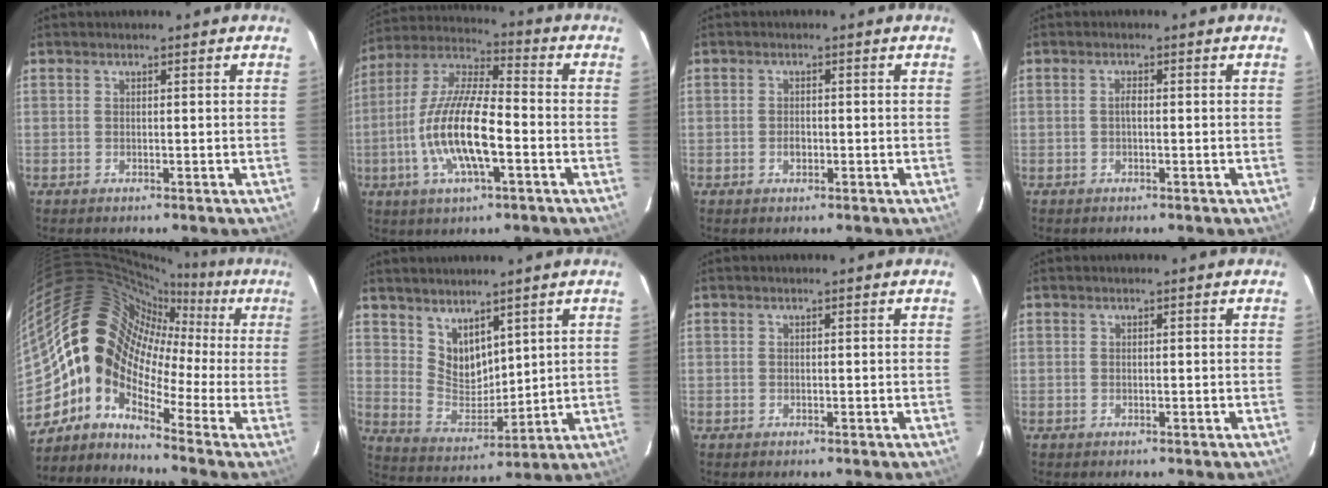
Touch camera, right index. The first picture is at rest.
{"total": 15.5, "force": [-4.4, 4.4, 14.2], "torque": [-0.286, -0.006, -0.088]}
{"total": 1.5, "force": [-0.5, 1.1, 0.9], "torque": [-0.016, 0.003, -0.008]}
{"total": 1.0, "force": [-0.2, 0.4, 0.9], "torque": [-0.018, 0.005, -0.004]}
{"total": 15.0, "force": [-2.3, 11.2, 9.6], "torque": [-0.149, 0.026, -0.076]}
{"total": 8.0, "force": [5.6, 4.5, 3.5], "torque": [-0.057, -0.003, 0.122]}
{"total": 0.0}
{"total": 0.0}